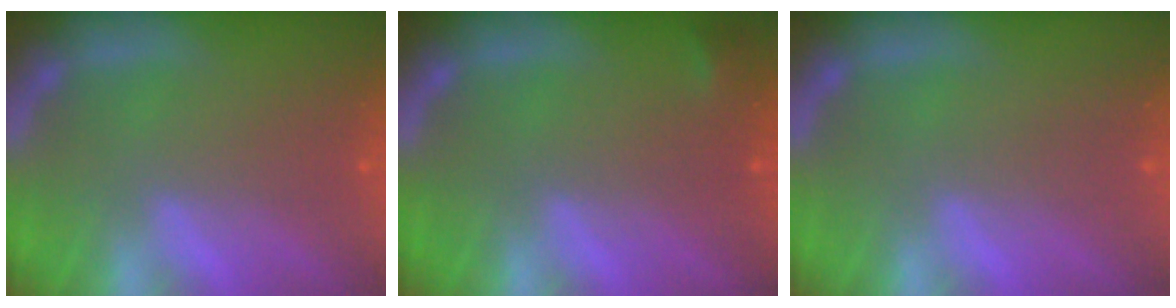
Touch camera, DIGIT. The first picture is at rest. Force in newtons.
{"total": 0.9}
{"total": 0.0}